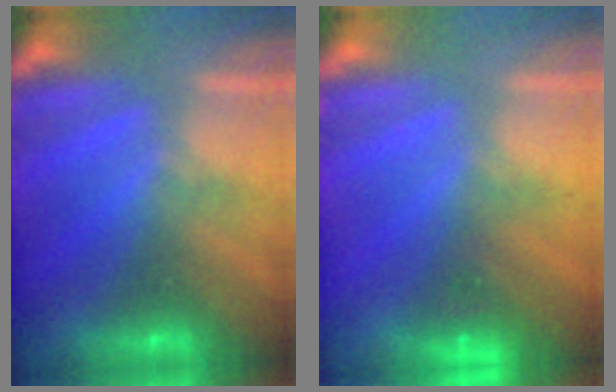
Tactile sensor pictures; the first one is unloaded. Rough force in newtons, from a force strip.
{"total": 4.7}